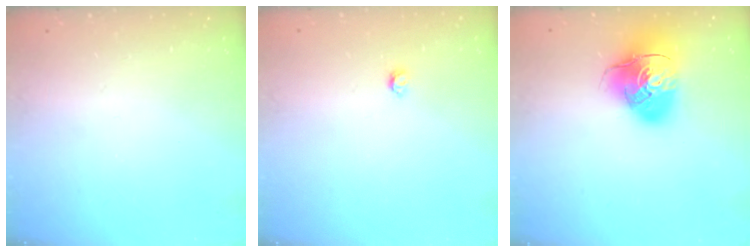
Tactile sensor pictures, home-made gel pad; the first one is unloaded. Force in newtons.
{"total": 3.2, "press": 3.2, "slide": 0.5}
{"total": 16.2, "press": 16.0, "slide": 2.4}